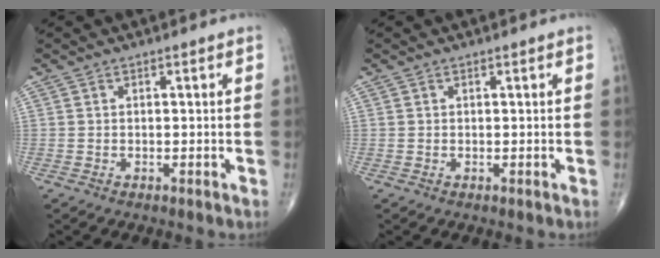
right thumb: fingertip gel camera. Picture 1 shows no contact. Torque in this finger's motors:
{"motor_torque": [0.22, -0.05, -0.19, 0.04, 0.01]}